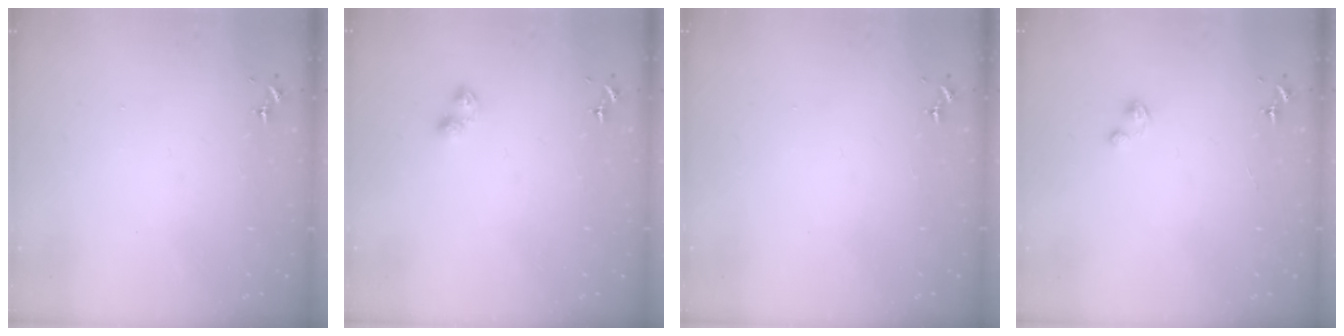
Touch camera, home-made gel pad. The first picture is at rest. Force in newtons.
{"total": 3.8, "press": 3.7, "slide": 0.4}
{"total": 0.0}
{"total": 2.1, "press": 2.0, "slide": 0.5}